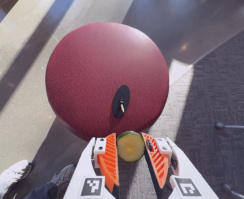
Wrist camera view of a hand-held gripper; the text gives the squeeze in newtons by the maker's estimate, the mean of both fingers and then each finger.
{"total": 6.6, "left": 6.2, "right": 6.9}